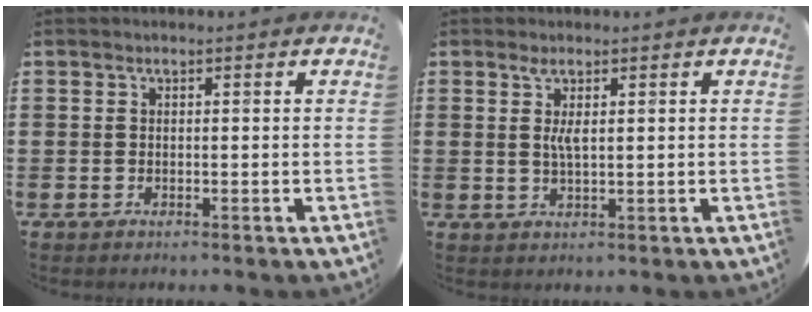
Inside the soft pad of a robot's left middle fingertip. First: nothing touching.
{"total": 2.0, "force": [0.9, 0.4, 1.8], "torque": [-0.037, 0.003, 0.014]}